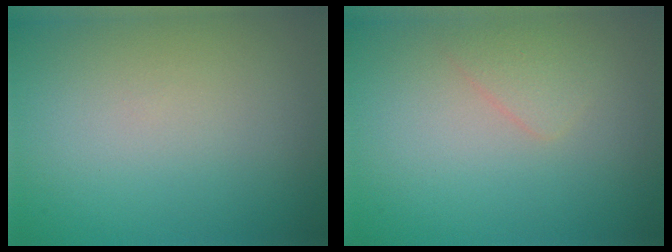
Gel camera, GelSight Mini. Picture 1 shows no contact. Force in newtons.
{"total": 1.3, "press": 1.3, "slide": 0.1}